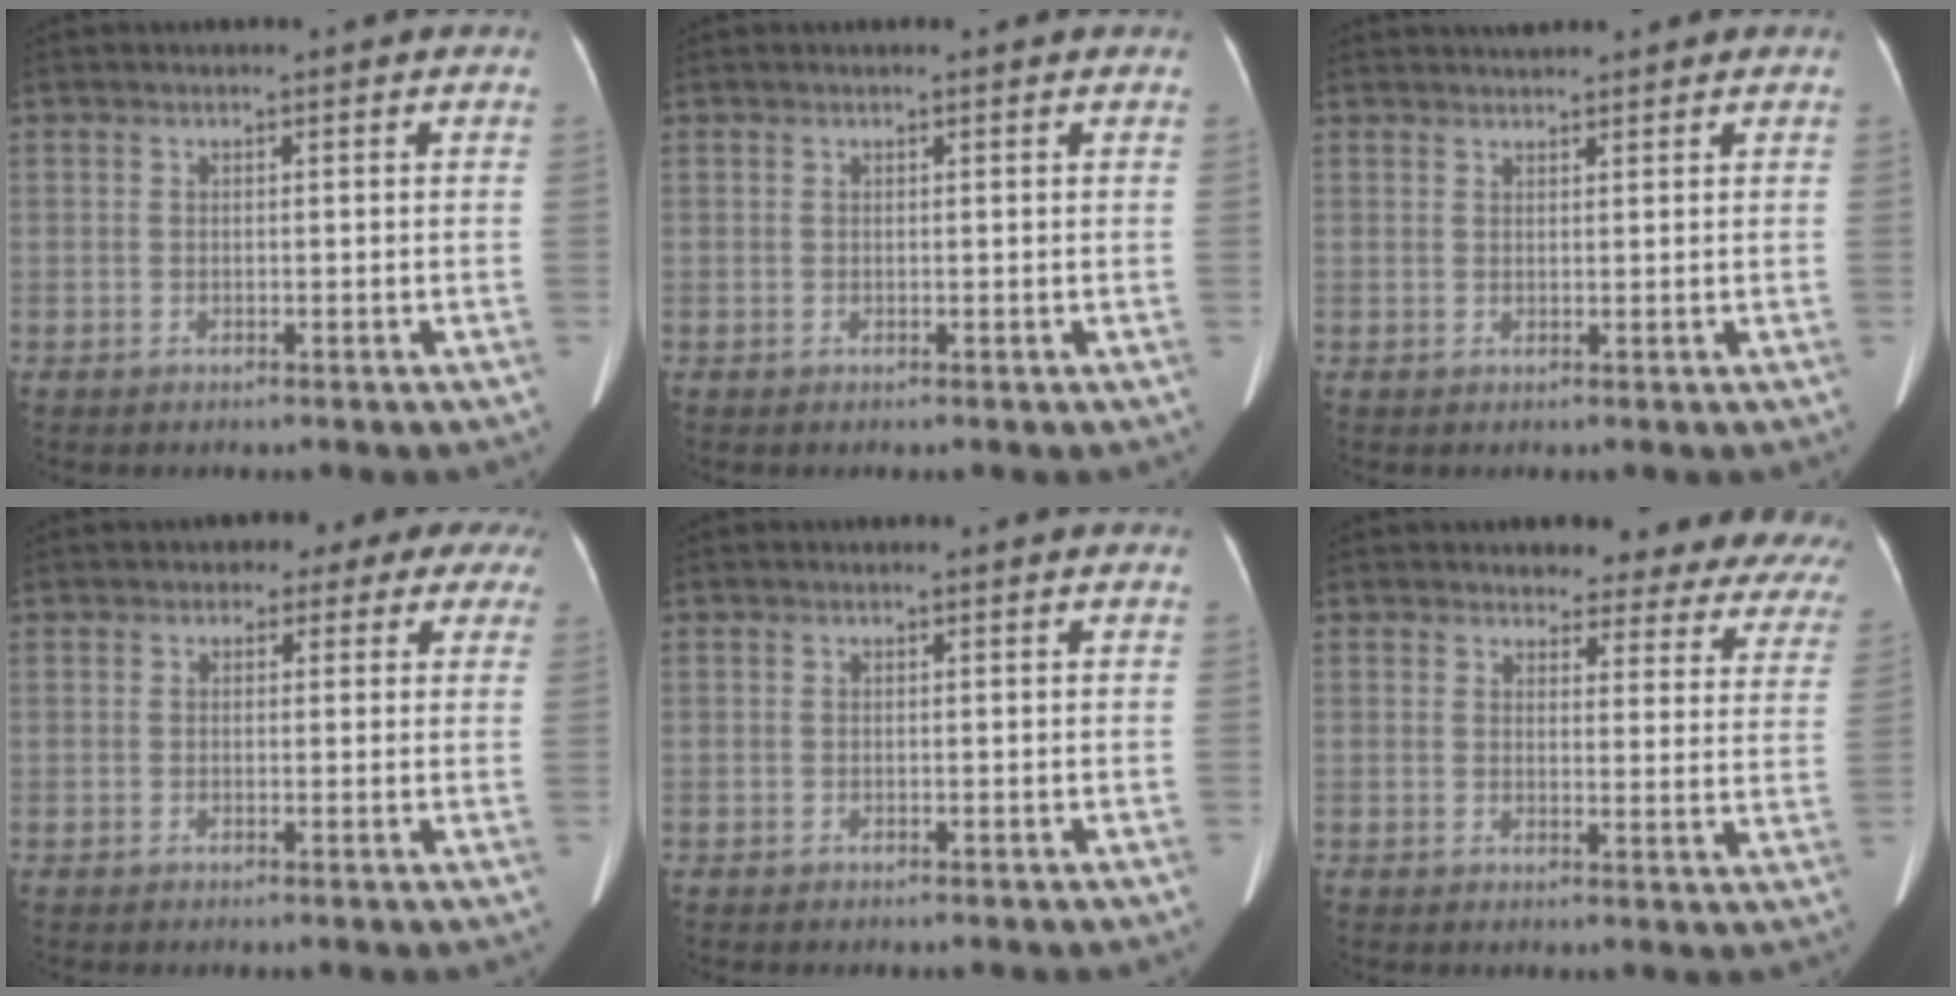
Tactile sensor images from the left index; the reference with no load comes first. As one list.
[{"total": 1.3, "force": [1.2, 0.0, 0.5], "torque": [-0.011, 0.012, 0.013]}, {"total": 3.4, "force": [3.2, 0.5, 1.1], "torque": [-0.014, 0.028, 0.049]}, {"total": 6.9, "force": [5.0, 3.9, 2.8], "torque": [-0.015, 0.017, 0.040]}, {"total": 0.0}, {"total": 18.5, "force": [17.3, 5.0, 4.4], "torque": [-0.016, -0.067, 0.163]}]